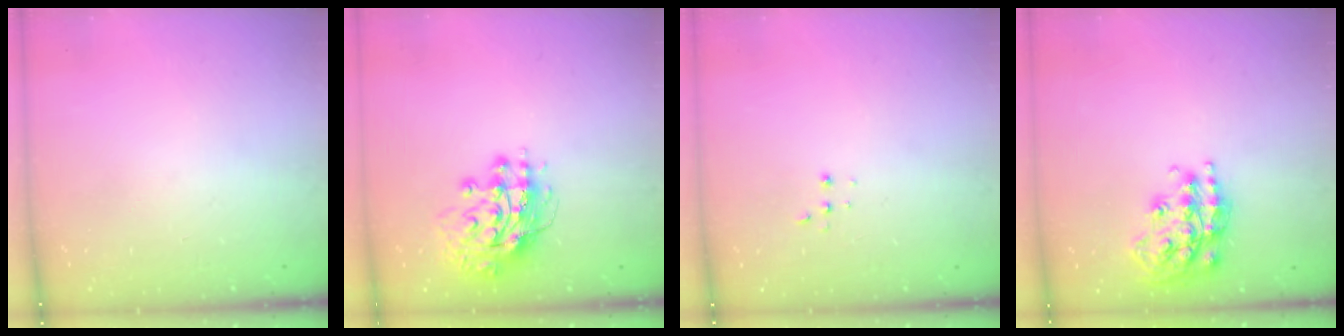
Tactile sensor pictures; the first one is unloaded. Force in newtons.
{"total": 13.5, "press": 13.4, "slide": 1.5}
{"total": 2.2, "press": 2.2, "slide": 0.5}
{"total": 18.0, "press": 17.9, "slide": 1.1}